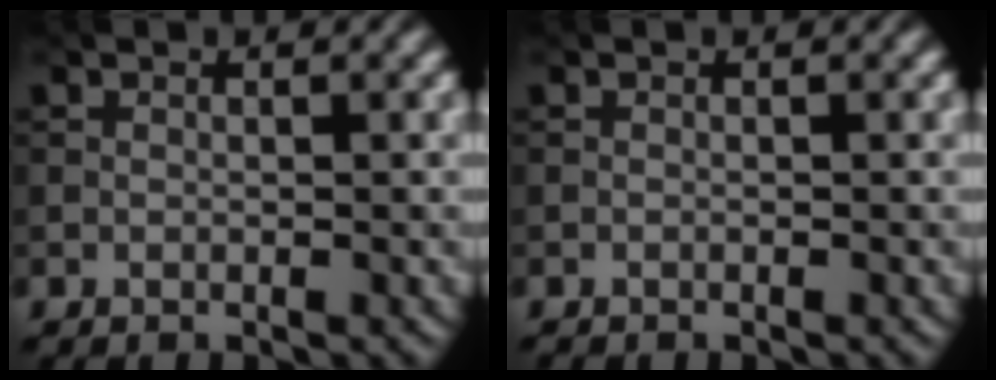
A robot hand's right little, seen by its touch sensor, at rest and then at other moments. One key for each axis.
{"total": 0.5, "fx": -0.5, "fy": 0.0, "fz": 0.0, "tx": 0.003, "ty": -0.002, "tz": -0.011}